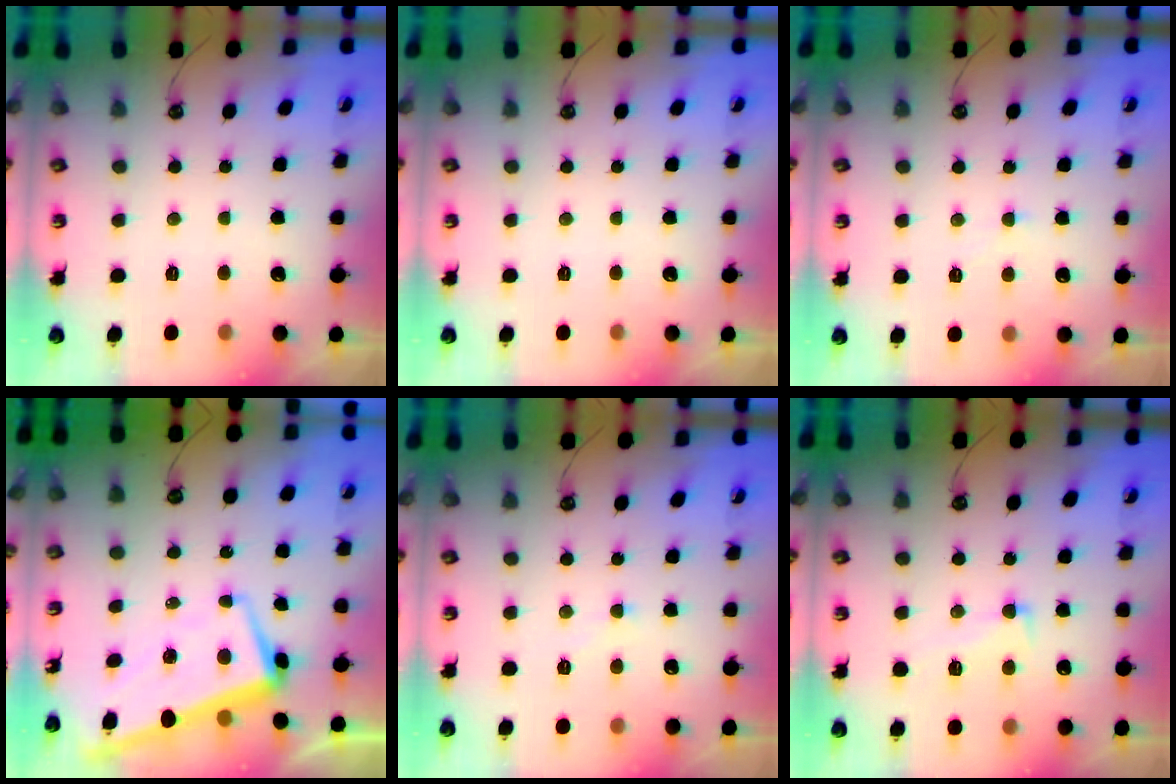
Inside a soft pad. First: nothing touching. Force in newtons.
{"total": 0.0}
{"total": 1.0, "press": 1.0, "slide": 0.2}
{"total": 1.2, "press": 0.4, "slide": 1.1}
{"total": 1.1, "press": 1.0, "slide": 0.4}
{"total": 2.1, "press": 1.2, "slide": 1.8}